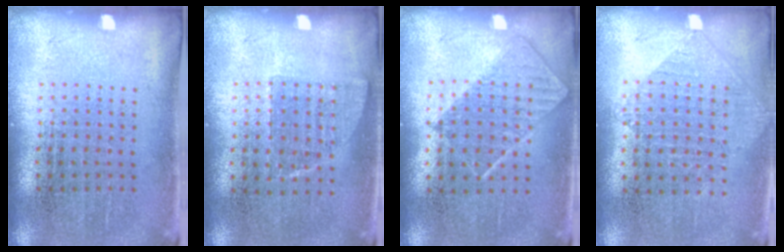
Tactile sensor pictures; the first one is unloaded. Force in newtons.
{"total": 0.8, "press": 0.7, "slide": 0.4}
{"total": 0.7, "press": 0.6, "slide": 0.4}
{"total": 0.9, "press": 0.9, "slide": 0.3}